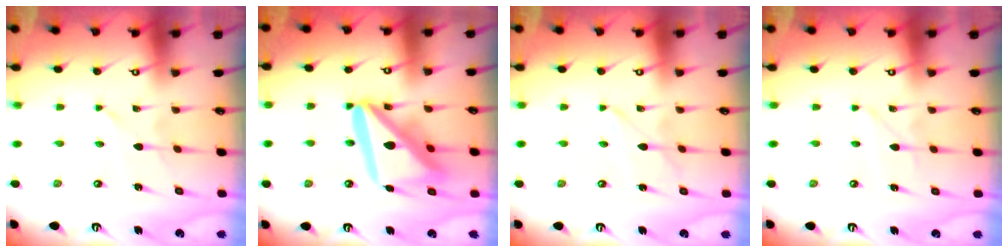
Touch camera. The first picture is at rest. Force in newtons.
{"total": 21.0, "press": 20.8, "slide": 2.5}
{"total": 2.7, "press": 2.7, "slide": 0.3}
{"total": 1.2, "press": 1.2, "slide": 0.1}